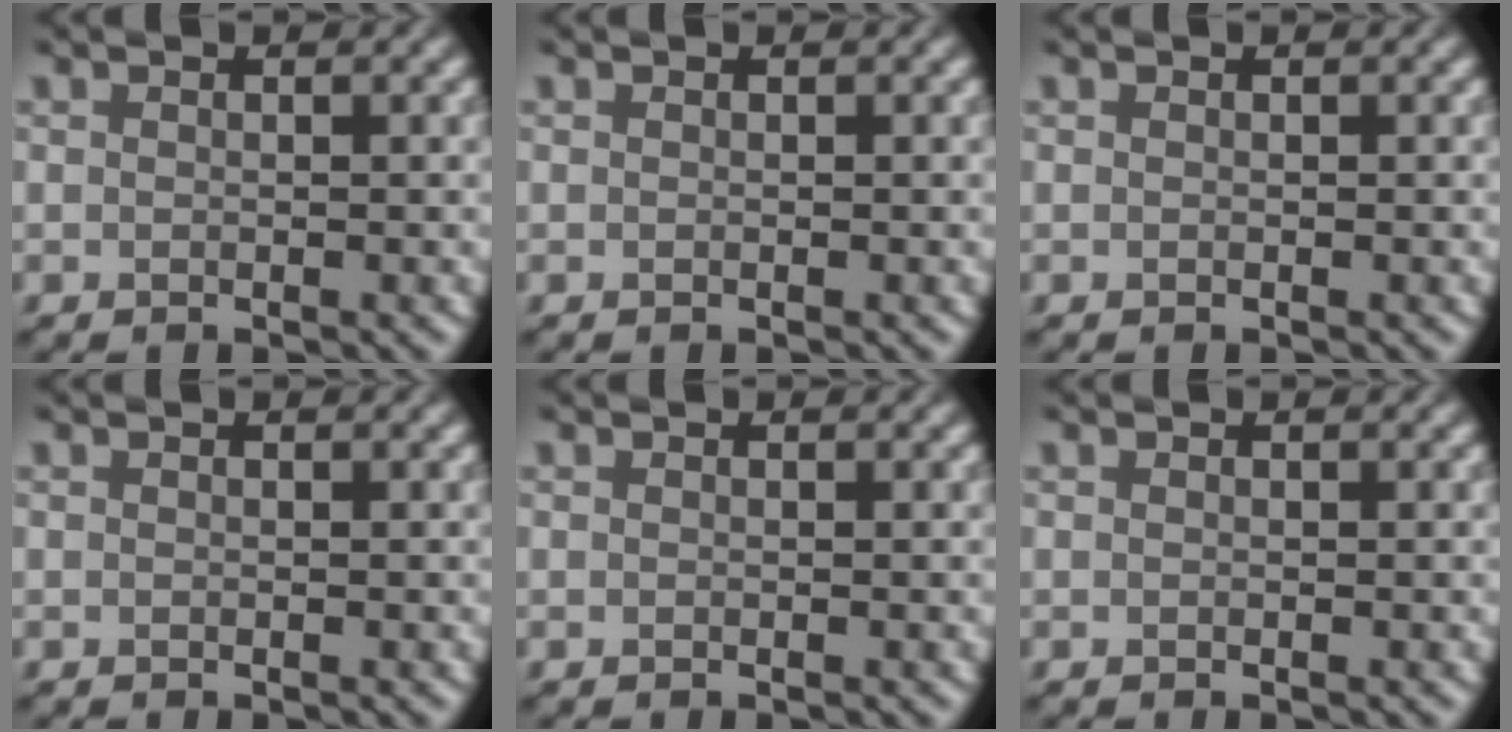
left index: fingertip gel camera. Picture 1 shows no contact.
{"total": 0.0}
{"total": 0.0}
{"total": 0.0}
{"total": 0.0}
{"total": 0.0}